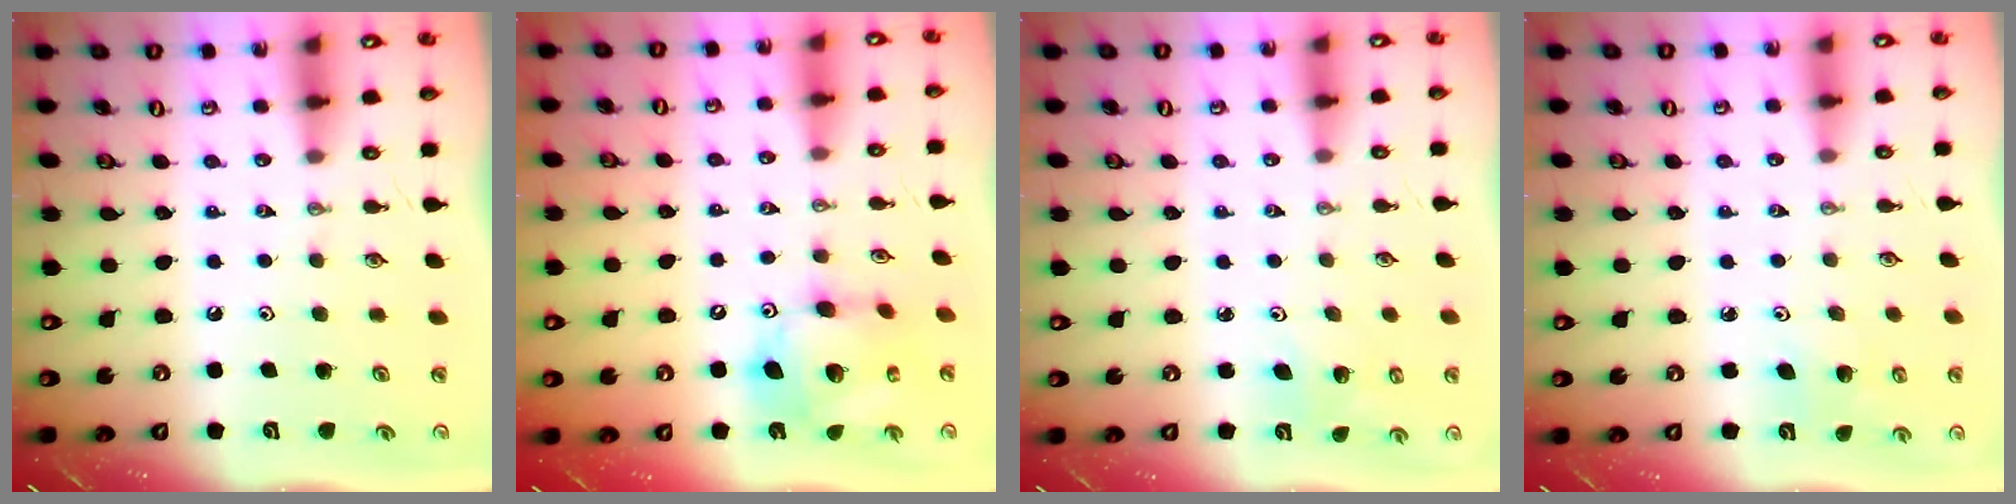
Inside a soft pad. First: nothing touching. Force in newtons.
{"total": 14.5, "press": 14.5, "slide": 1.5}
{"total": 3.6, "press": 3.3, "slide": 1.4}
{"total": 4.7, "press": 4.7, "slide": 0.2}